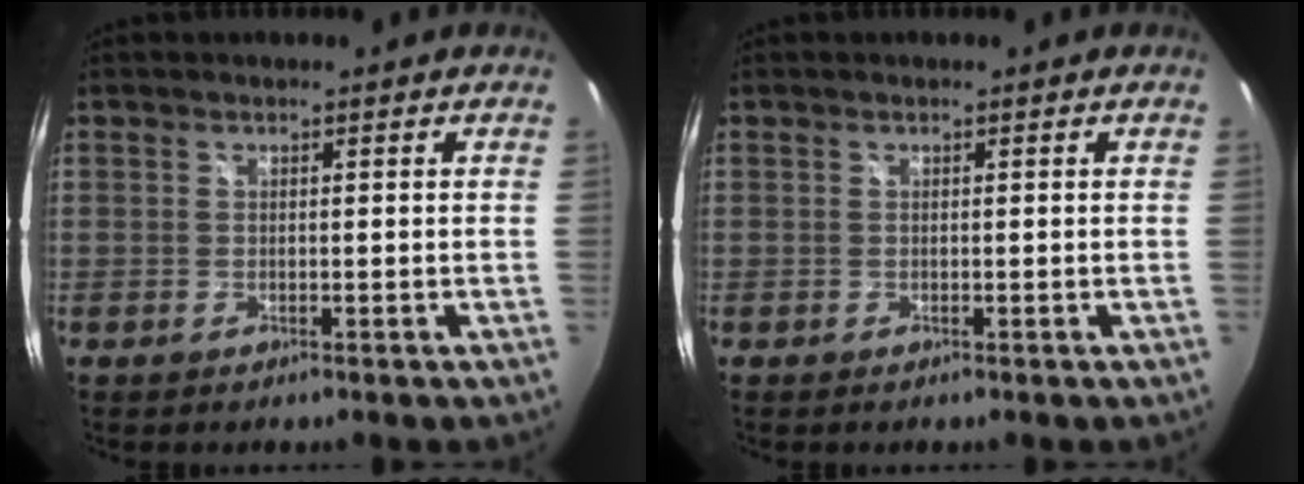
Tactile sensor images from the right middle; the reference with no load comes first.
{"total": 0.0}